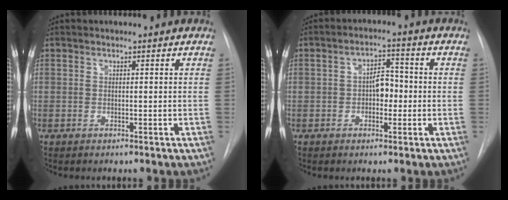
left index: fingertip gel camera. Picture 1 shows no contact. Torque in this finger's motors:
{"motor_torque": [0.16, 0.24, 0.07, 0.01]}